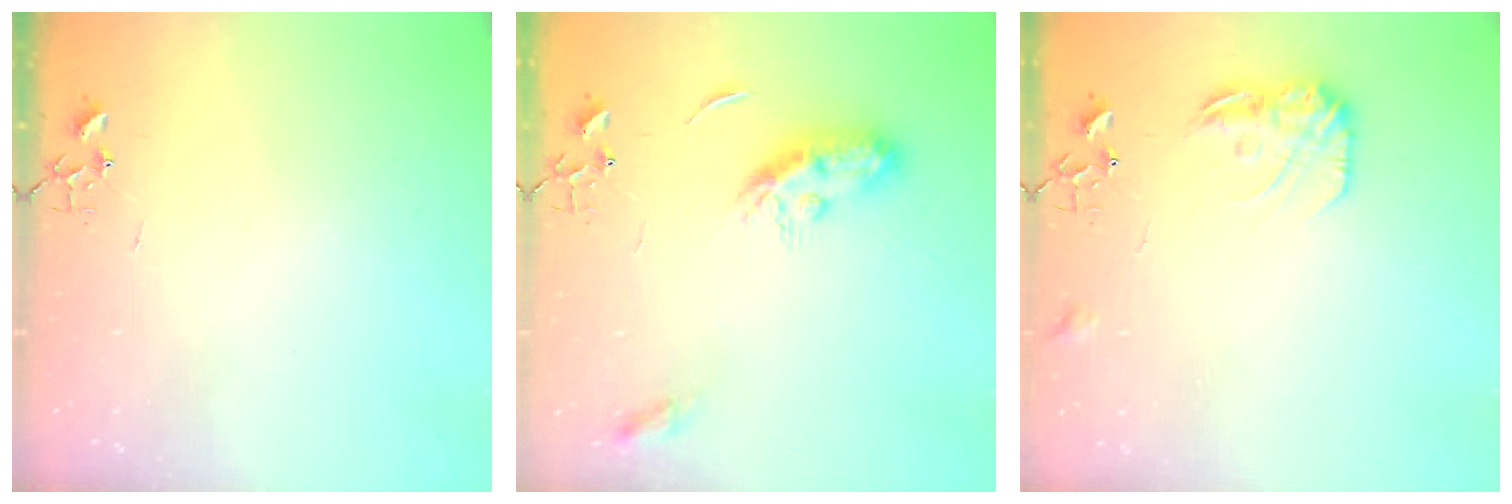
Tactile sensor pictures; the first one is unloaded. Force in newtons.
{"total": 10.4, "press": 10.4, "slide": 0.1}
{"total": 11.7, "press": 11.7, "slide": 0.4}